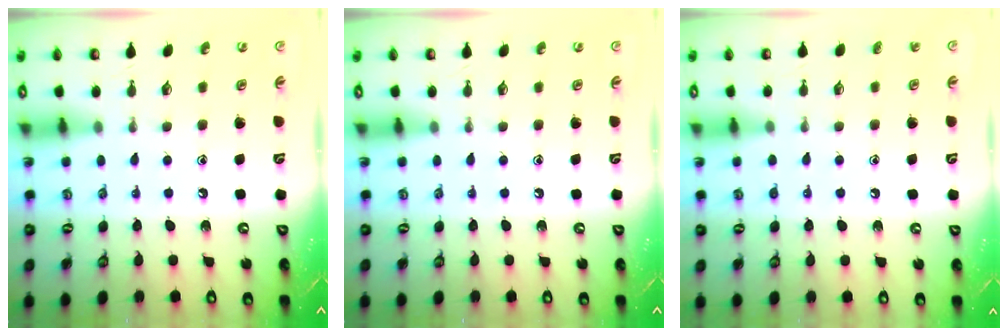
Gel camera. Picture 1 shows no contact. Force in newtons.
{"total": 0.0}
{"total": 4.1, "press": 4.1, "slide": 0.5}